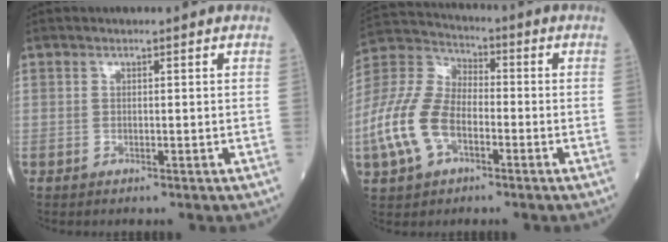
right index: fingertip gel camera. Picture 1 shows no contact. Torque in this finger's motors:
{"motor_torque": [1.14, -1.00, 0.34, 0.09]}